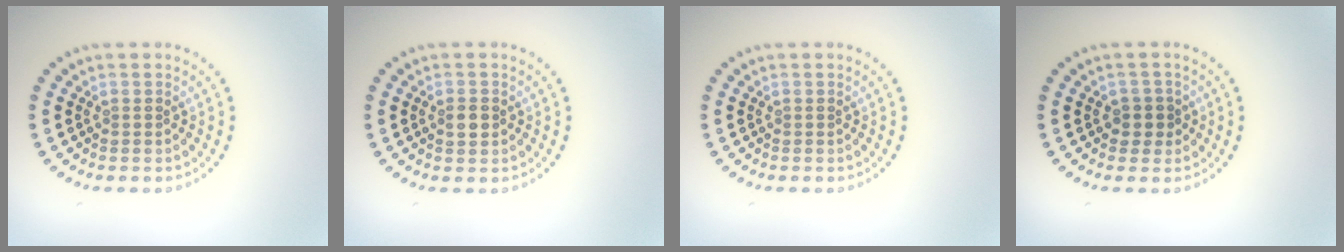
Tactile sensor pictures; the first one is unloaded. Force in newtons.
{"total": 1.5, "press": 1.5, "slide": 0.3}
{"total": 0.0}
{"total": 1.8, "press": 1.5, "slide": 0.9}